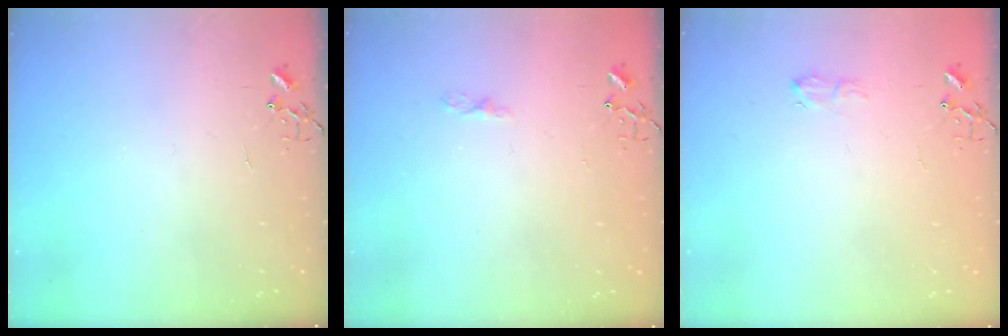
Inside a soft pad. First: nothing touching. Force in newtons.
{"total": 3.9, "press": 3.8, "slide": 0.5}
{"total": 5.3, "press": 5.3, "slide": 0.7}